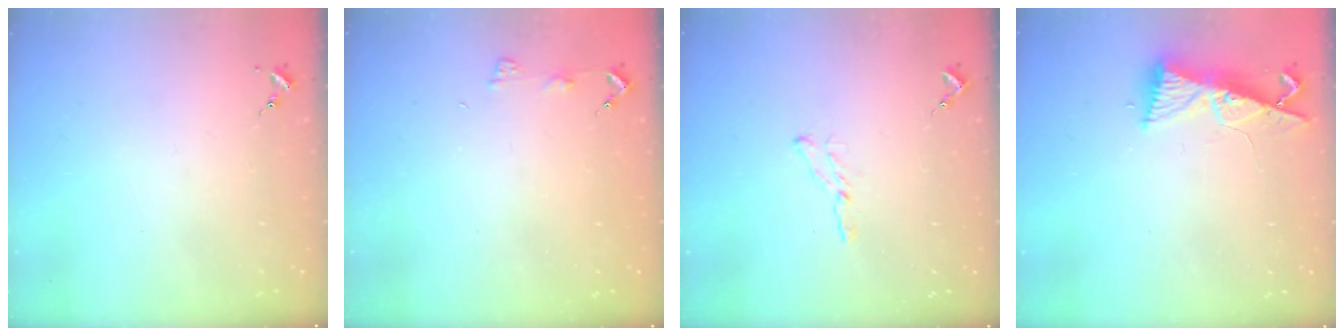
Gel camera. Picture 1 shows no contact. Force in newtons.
{"total": 3.6, "press": 3.6, "slide": 0.4}
{"total": 4.7, "press": 4.7, "slide": 0.4}
{"total": 9.0, "press": 8.9, "slide": 1.2}